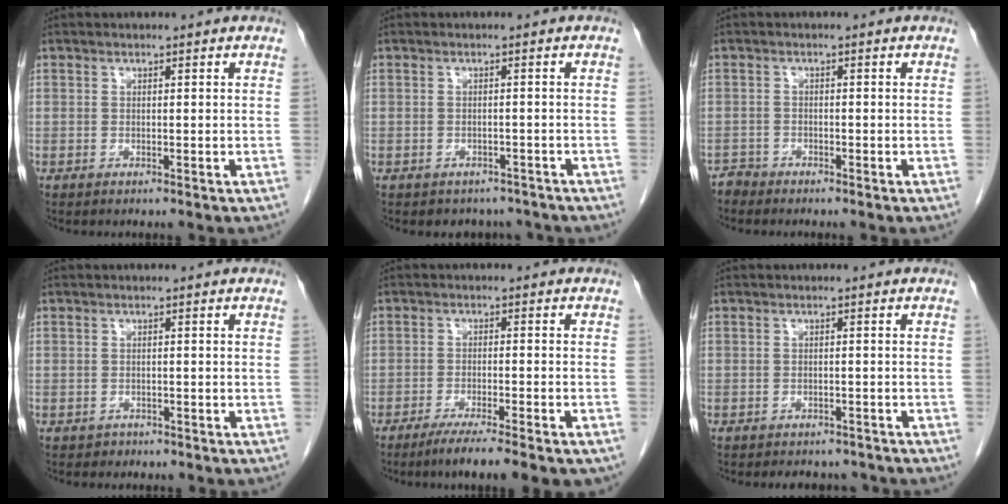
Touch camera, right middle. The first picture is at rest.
{"total": 4.5, "force": [-3.8, 2.3, 0.1], "torque": [0.005, 0.009, -0.044]}
{"total": 1.5, "force": [-1.4, 0.2, -0.6], "torque": [0.019, -0.002, -0.027]}
{"total": 1.1, "force": [-0.8, 0.8, -0.1], "torque": [-0.008, 0.003, -0.012]}
{"total": 9.9, "force": [-7.6, 0.9, 6.4], "torque": [-0.080, -0.017, -0.108]}
{"total": 5.7, "force": [-5.1, 2.3, 1.1], "torque": [-0.010, 0.003, -0.056]}